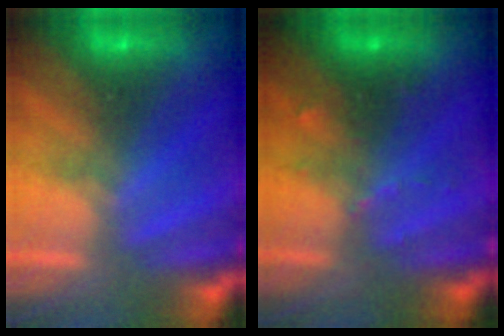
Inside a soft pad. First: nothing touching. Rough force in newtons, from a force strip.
{"total": 2.8}